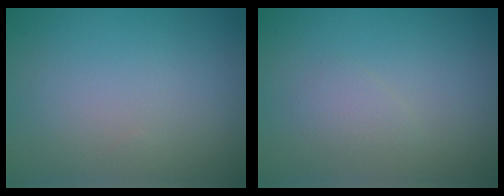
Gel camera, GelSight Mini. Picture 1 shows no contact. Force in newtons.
{"total": 1.1, "press": 1.1, "slide": 0.1}